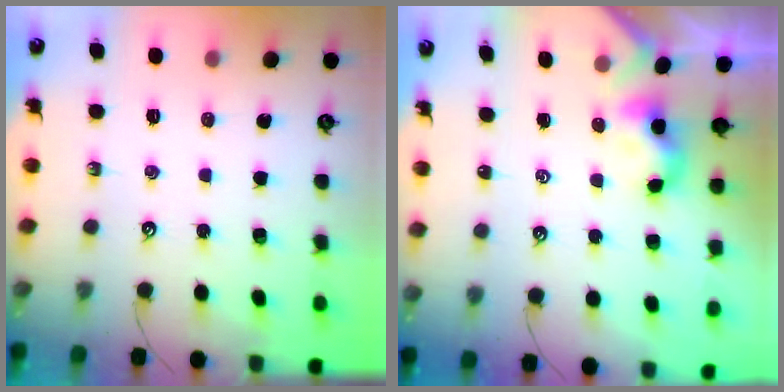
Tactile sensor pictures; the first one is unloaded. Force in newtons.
{"total": 2.4, "press": 2.4, "slide": 0.2}